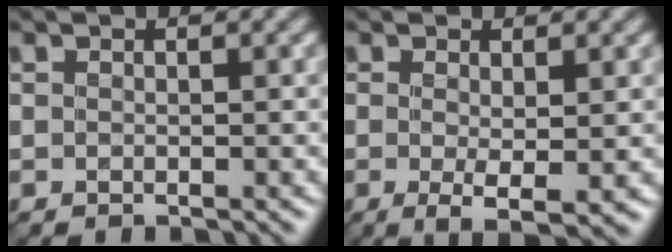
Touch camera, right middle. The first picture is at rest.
{"total": 3.0, "force": [-0.2, 0.8, 2.8], "torque": [-0.056, -0.009, -0.002]}